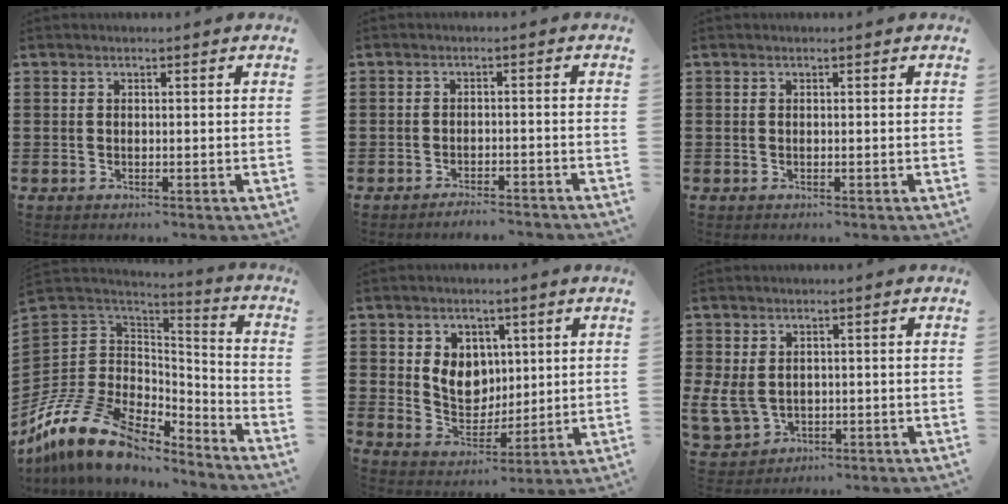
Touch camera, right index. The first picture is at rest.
{"total": 2.4, "force": [-2.4, -0.1, 0.1], "torque": [-0.007, 0.000, -0.049]}
{"total": 0.0}
{"total": 13.9, "force": [-9.2, 7.5, 7.1], "torque": [-0.179, 0.017, -0.171]}
{"total": 6.7, "force": [1.6, 5.6, 3.4], "torque": [-0.070, 0.009, 0.028]}
{"total": 4.1, "force": [0.2, 3.5, 2.0], "torque": [-0.070, 0.000, 0.001]}